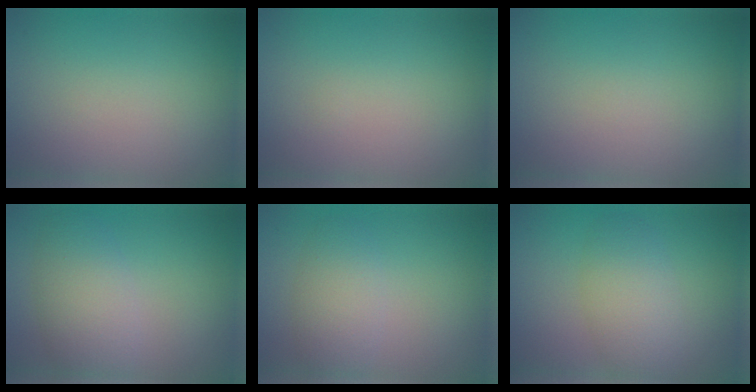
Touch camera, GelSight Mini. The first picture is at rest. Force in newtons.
{"total": 0.0}
{"total": 0.0}
{"total": 4.3, "press": 4.3, "slide": 0.1}
{"total": 3.0, "press": 3.0, "slide": 0.1}
{"total": 2.4, "press": 2.4, "slide": 0.3}